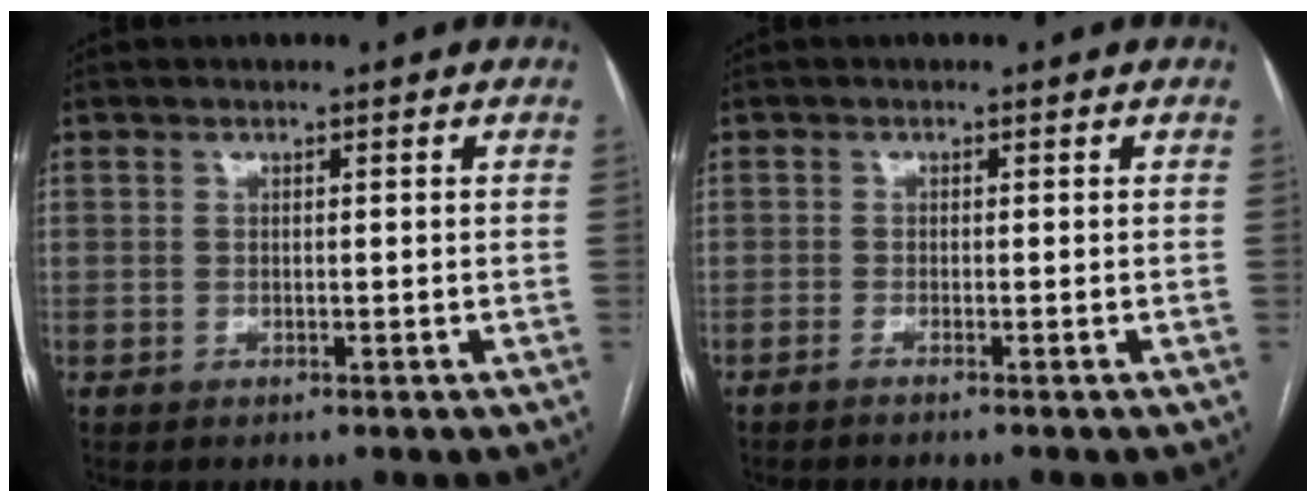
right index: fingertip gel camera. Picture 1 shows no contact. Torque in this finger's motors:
{"motor_torque": [-0.14, -0.13, 0.12, 0.01]}